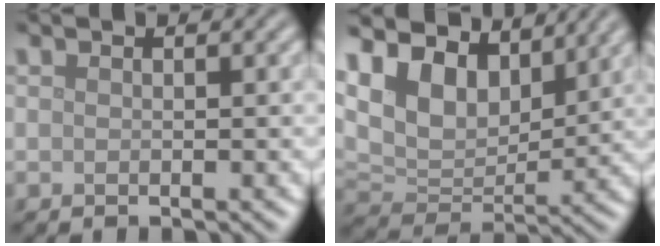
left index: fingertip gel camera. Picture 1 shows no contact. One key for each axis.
{"total": 9.4, "fx": 5.7, "fy": 5.3, "fz": 5.2, "tx": -0.116, "ty": 0.015, "tz": 0.096}